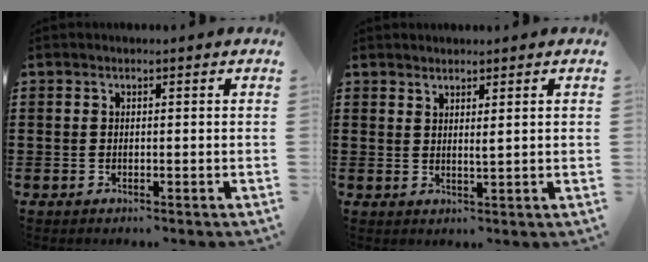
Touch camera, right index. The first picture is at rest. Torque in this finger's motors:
{"motor_torque": [-0.39, 0.51, 0.12, 0.03]}